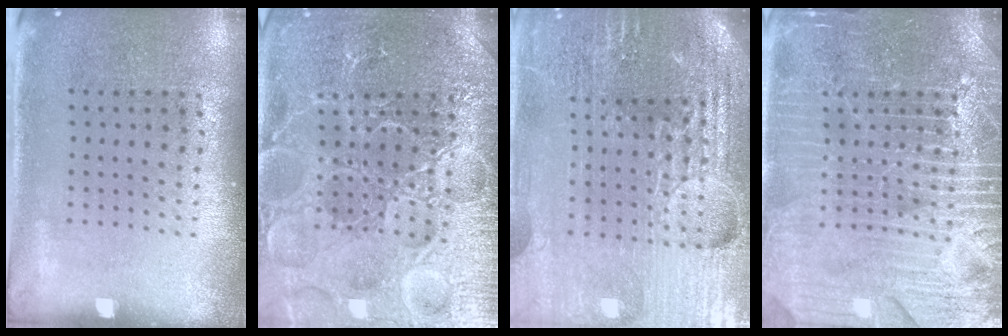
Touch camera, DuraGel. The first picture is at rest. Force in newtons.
{"total": 7.2, "press": 7.2, "slide": 0.9}
{"total": 5.9, "press": 5.3, "slide": 2.6}
{"total": 7.2, "press": 7.1, "slide": 1.0}